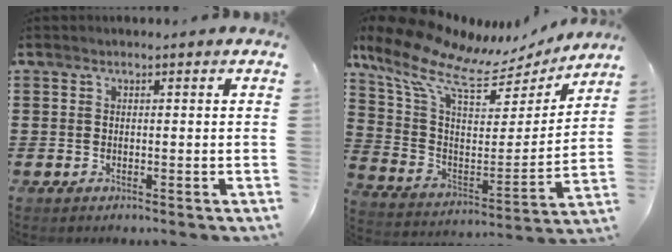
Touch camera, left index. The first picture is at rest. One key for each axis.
{"total": 11.1, "fx": 8.1, "fy": 3.9, "fz": 6.5, "tx": -0.168, "ty": -0.051, "tz": 0.137}